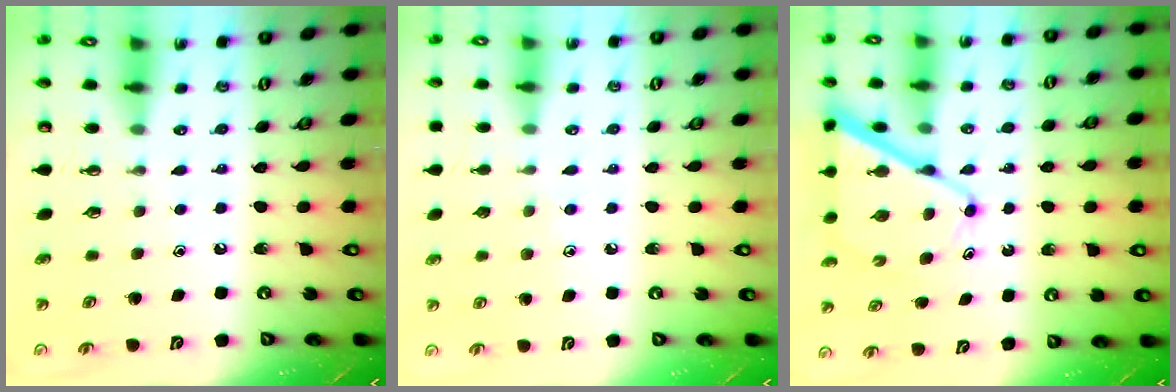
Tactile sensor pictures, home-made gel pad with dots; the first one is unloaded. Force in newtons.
{"total": 3.8, "press": 3.7, "slide": 0.4}
{"total": 11.6, "press": 11.5, "slide": 1.0}